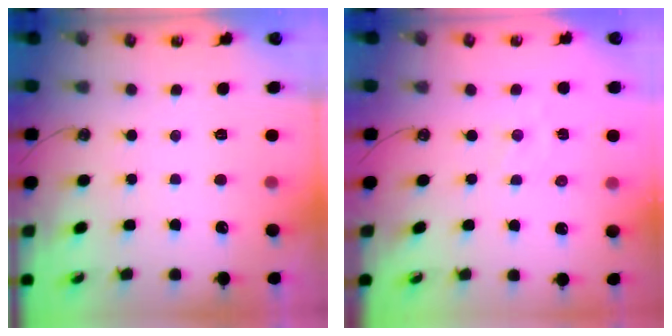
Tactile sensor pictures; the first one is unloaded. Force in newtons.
{"total": 1.8, "press": 1.7, "slide": 0.3}